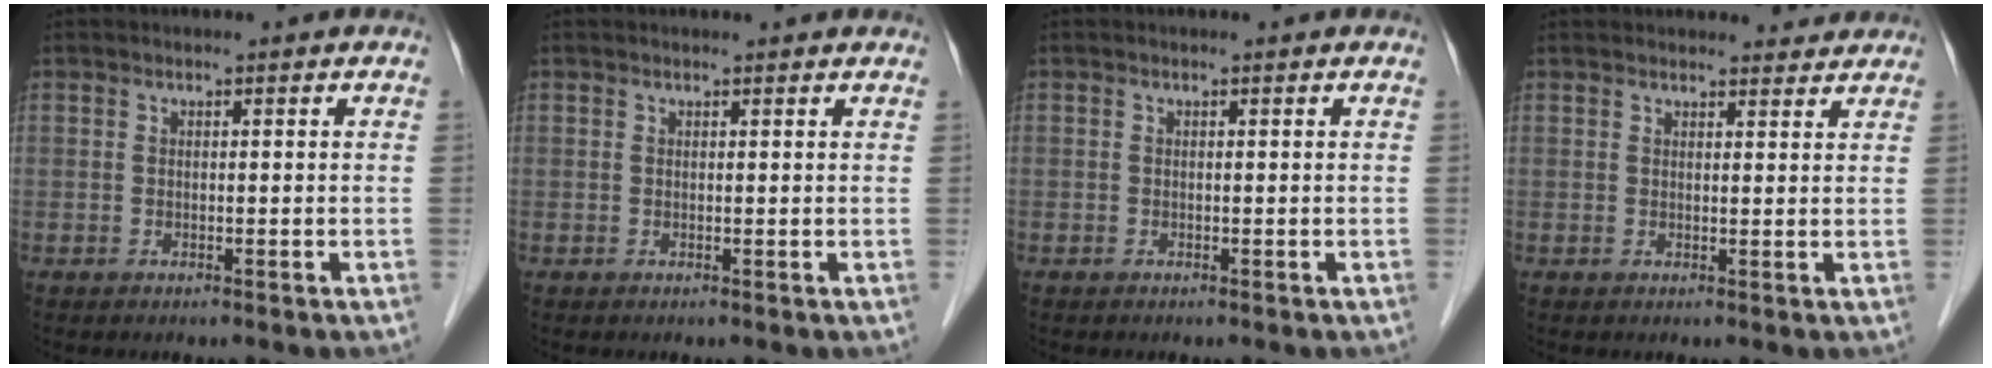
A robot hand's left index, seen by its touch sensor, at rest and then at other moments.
{"total": 1.4, "force": [1.4, 0.1, 0.3], "torque": [-0.013, 0.006, 0.012]}
{"total": 0.0}
{"total": 5.4, "force": [5.2, 1.3, 0.8], "torque": [-0.001, 0.016, 0.057]}